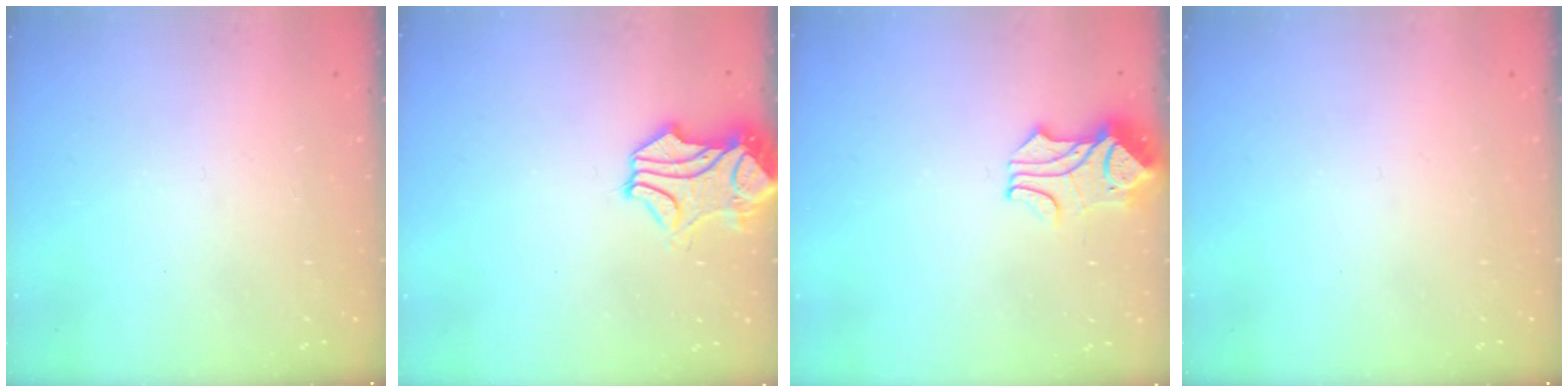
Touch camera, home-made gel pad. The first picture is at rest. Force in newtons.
{"total": 1.7, "press": 1.1, "slide": 1.2}
{"total": 1.7, "press": 1.4, "slide": 1.0}
{"total": 0.0}